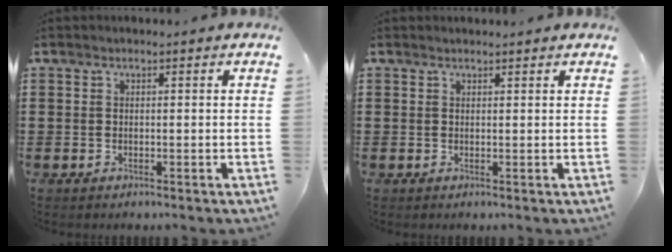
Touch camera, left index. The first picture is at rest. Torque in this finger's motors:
{"motor_torque": [2.14, 0.00, 0.01, -0.03]}